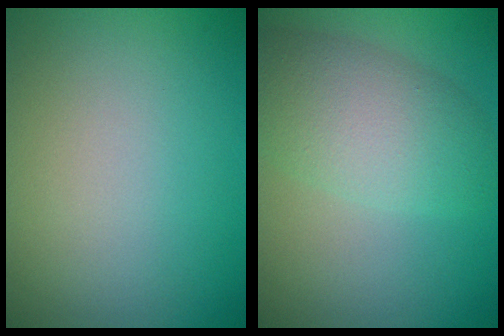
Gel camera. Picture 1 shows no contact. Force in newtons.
{"total": 5.6, "press": 5.6, "slide": 0.1}